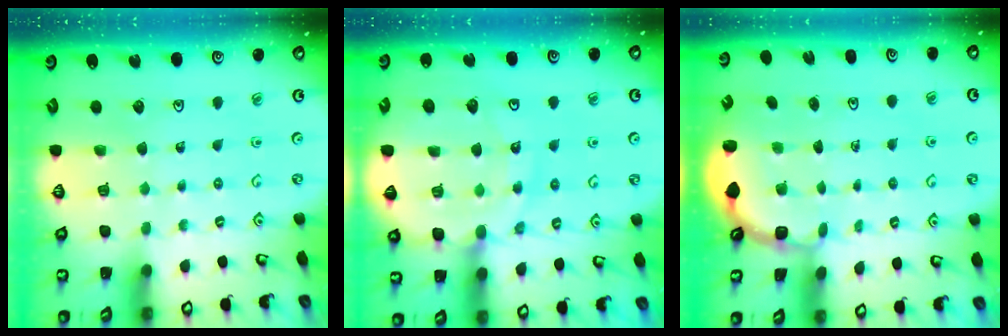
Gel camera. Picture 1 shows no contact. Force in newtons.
{"total": 15.6, "press": 15.4, "slide": 1.9}
{"total": 2.5, "press": 1.9, "slide": 1.6}